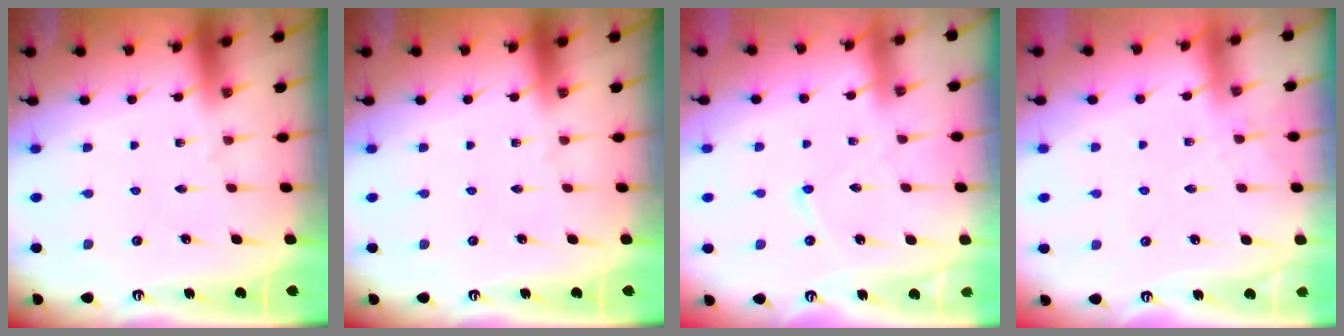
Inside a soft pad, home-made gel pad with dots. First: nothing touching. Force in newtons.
{"total": 0.0}
{"total": 3.7, "press": 3.7, "slide": 0.1}
{"total": 3.0, "press": 3.0, "slide": 0.6}